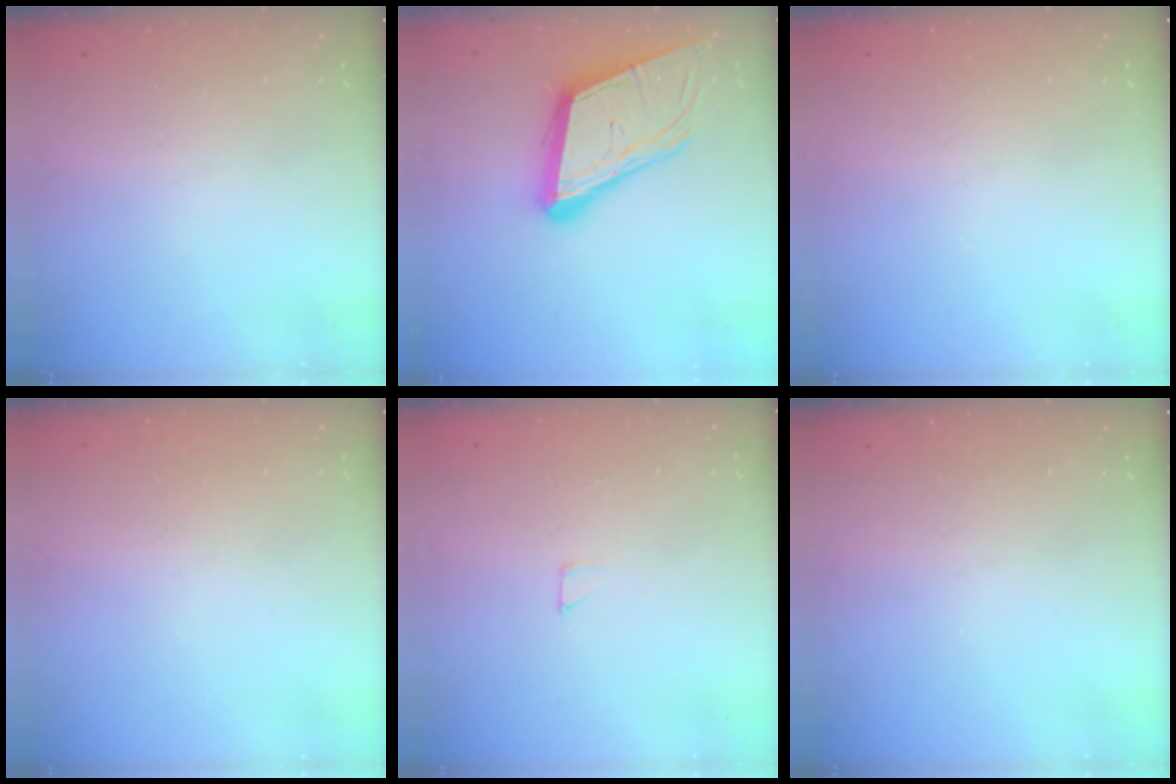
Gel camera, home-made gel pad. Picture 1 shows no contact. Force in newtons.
{"total": 16.6, "press": 16.1, "slide": 4.0}
{"total": 0.0}
{"total": 1.8, "press": 1.7, "slide": 0.4}
{"total": 2.0, "press": 2.0, "slide": 0.0}
{"total": 0.0}